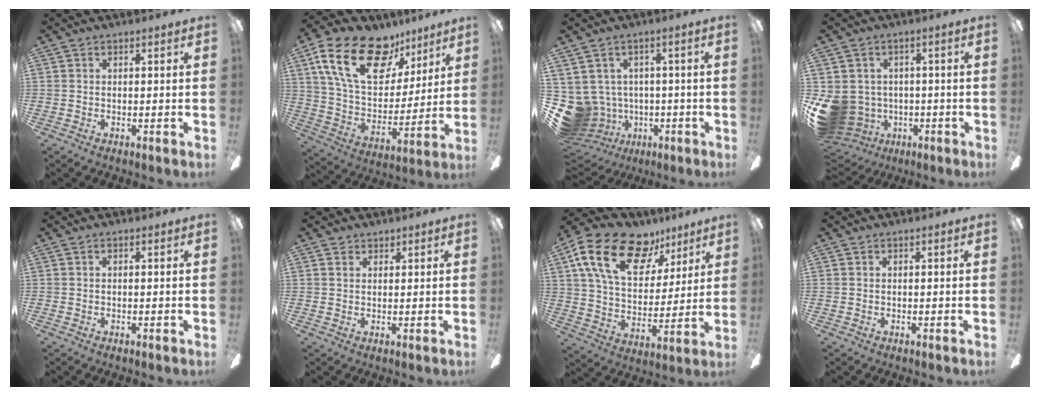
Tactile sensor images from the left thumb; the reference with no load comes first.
{"total": 23.7, "force": [12.8, 13.7, 14.5], "torque": [-0.260, -0.053, 0.231]}
{"total": 9.1, "force": [-1.6, 8.6, 2.5], "torque": [-0.107, -0.006, -0.022]}
{"total": 10.4, "force": [-1.9, 9.5, 3.9], "torque": [-0.116, 0.005, -0.029]}
{"total": 0.0}
{"total": 1.7, "force": [1.4, 1.0, 0.1], "torque": [0.006, -0.003, 0.025]}
{"total": 21.8, "force": [11.9, 12.6, 13.3], "torque": [-0.228, -0.047, 0.213]}
{"total": 0.0}